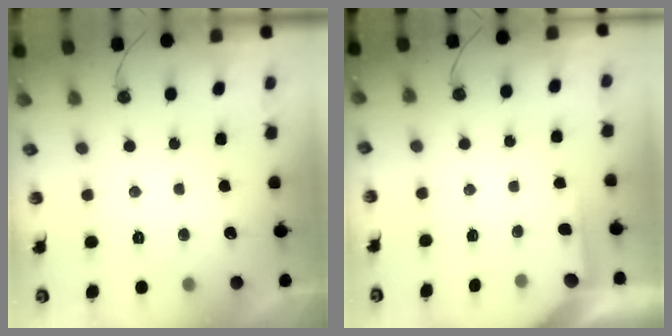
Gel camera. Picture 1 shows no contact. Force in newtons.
{"total": 2.2, "press": 2.2, "slide": 0.3}